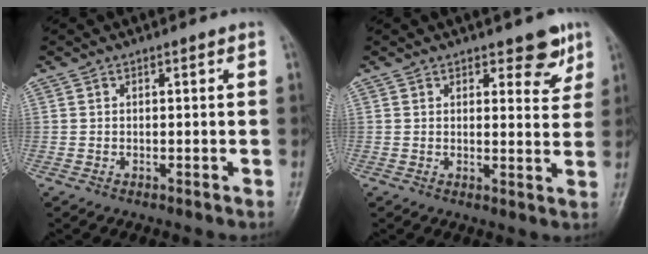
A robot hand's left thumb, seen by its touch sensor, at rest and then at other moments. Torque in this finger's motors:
{"motor_torque": [-0.12, -0.10, 0.23, -0.04, 0.02]}